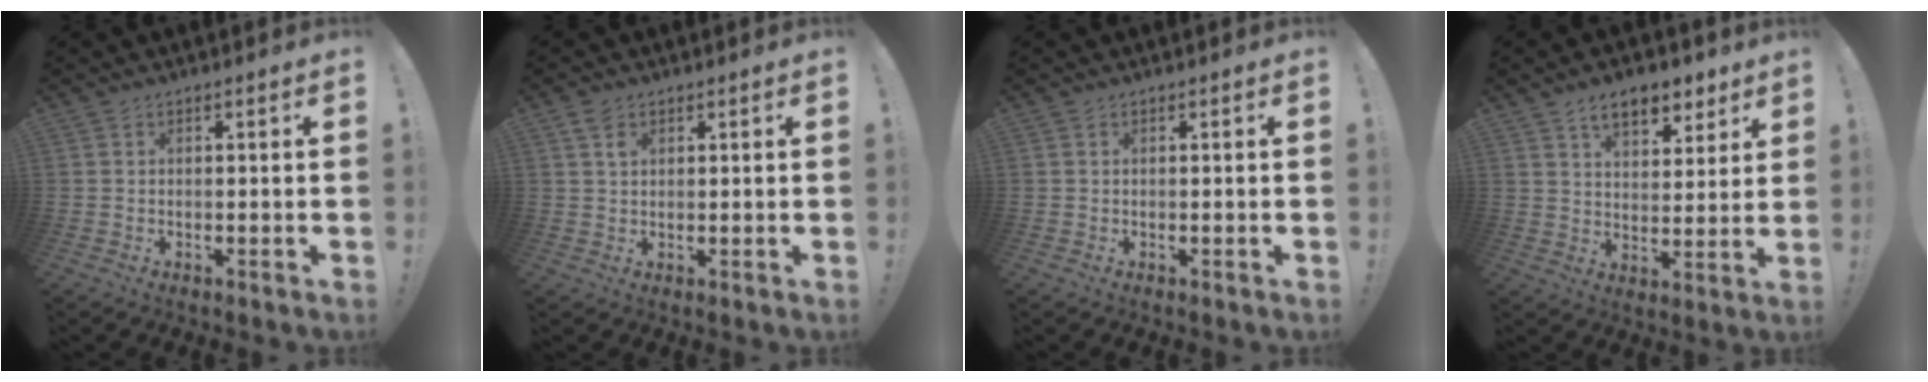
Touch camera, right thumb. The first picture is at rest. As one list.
[{"total": 2.8, "force": [1.7, 1.7, 1.5], "torque": [-0.020, -0.004, 0.028]}, {"total": 0.0}, {"total": 10.1, "force": [6.4, 5.4, 5.5], "torque": [-0.077, -0.029, 0.117]}]